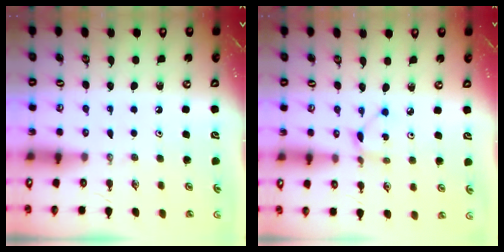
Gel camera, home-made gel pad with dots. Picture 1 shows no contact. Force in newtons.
{"total": 2.0, "press": 2.0, "slide": 0.3}